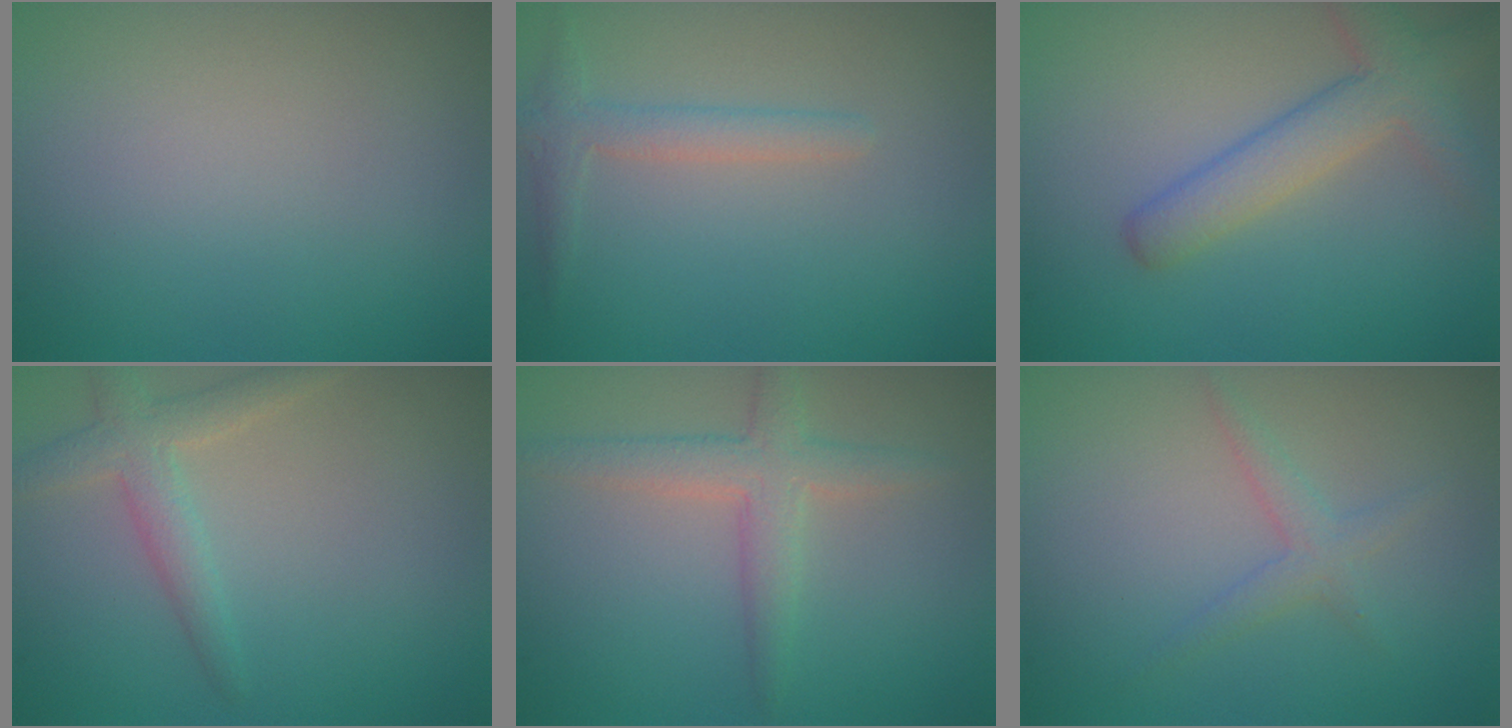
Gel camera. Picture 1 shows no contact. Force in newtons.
{"total": 1.9, "press": 1.9, "slide": 0.0}
{"total": 4.2, "press": 4.2, "slide": 0.2}
{"total": 2.6, "press": 2.6, "slide": 0.1}
{"total": 3.1, "press": 3.1, "slide": 0.1}
{"total": 1.7, "press": 1.7, "slide": 0.1}